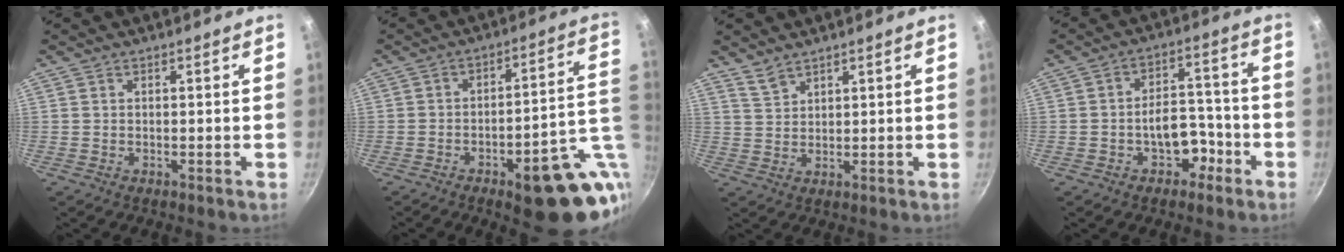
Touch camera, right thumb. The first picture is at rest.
{"total": 19.9, "force": [-6.6, 7.3, 17.3], "torque": [-0.153, 0.020, -0.080]}
{"total": 3.1, "force": [2.8, 1.1, 0.8], "torque": [-0.017, -0.010, 0.062]}
{"total": 9.1, "force": [-4.1, 5.9, 5.6], "torque": [-0.053, 0.068, -0.064]}